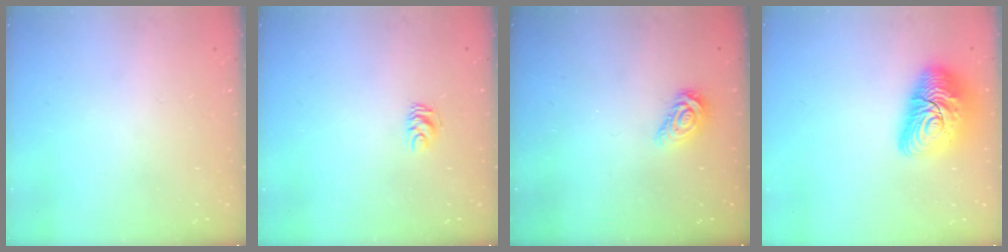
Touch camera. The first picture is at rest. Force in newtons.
{"total": 4.6, "press": 4.5, "slide": 0.5}
{"total": 6.4, "press": 6.4, "slide": 0.2}
{"total": 14.7, "press": 14.6, "slide": 1.0}